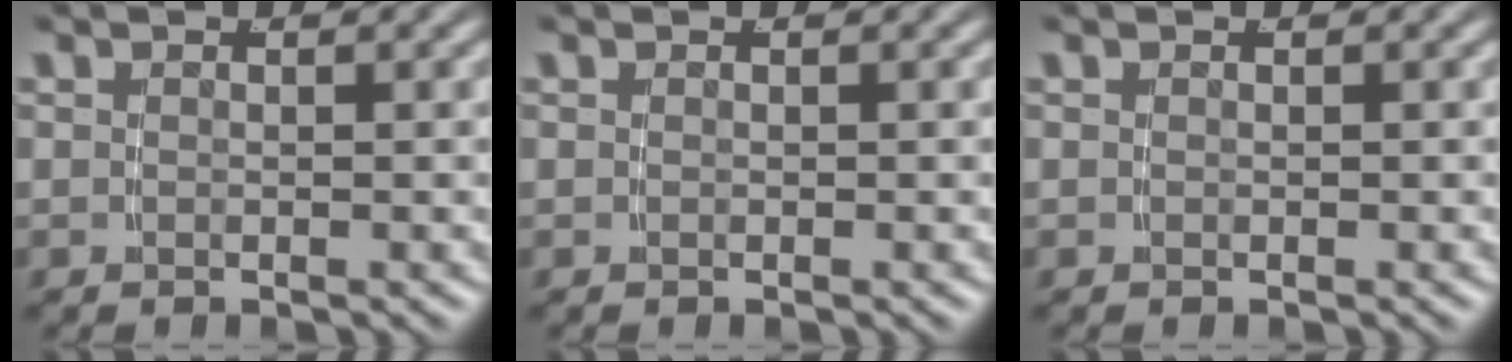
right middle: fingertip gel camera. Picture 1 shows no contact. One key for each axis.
{"total": 0.0}
{"total": 0.0}